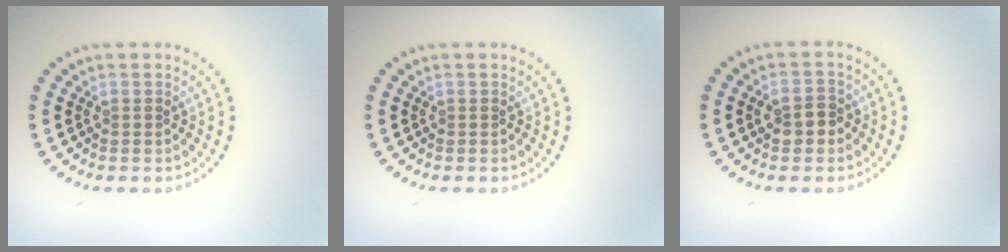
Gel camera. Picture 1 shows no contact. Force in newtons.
{"total": 0.0}
{"total": 2.3, "press": 2.3, "slide": 0.4}